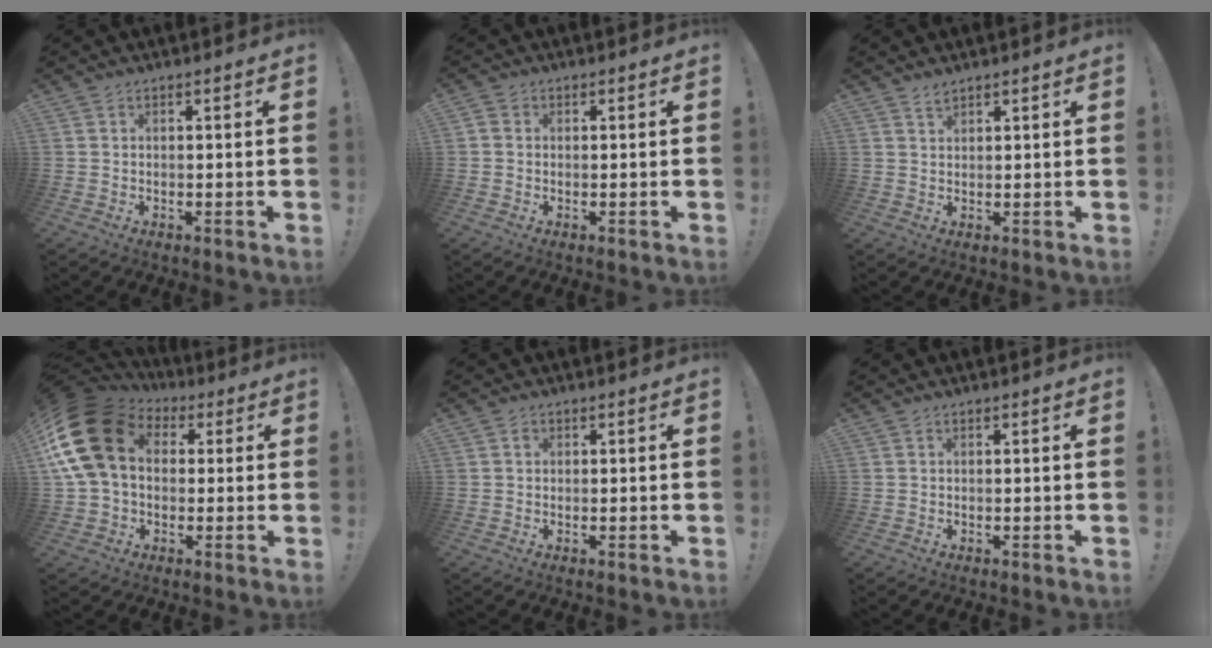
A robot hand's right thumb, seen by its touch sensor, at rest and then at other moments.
{"total": 1.5, "force": [0.0, 1.3, 0.7], "torque": [-0.017, 0.006, 0.002]}
{"total": 1.9, "force": [1.7, 0.5, 0.6], "torque": [-0.006, -0.010, 0.031]}
{"total": 19.5, "force": [4.4, 13.7, 13.2], "torque": [-0.261, -0.004, 0.081]}
{"total": 0.9, "force": [0.1, 0.9, 0.2], "torque": [0.001, 0.003, 0.002]}
{"total": 0.0}